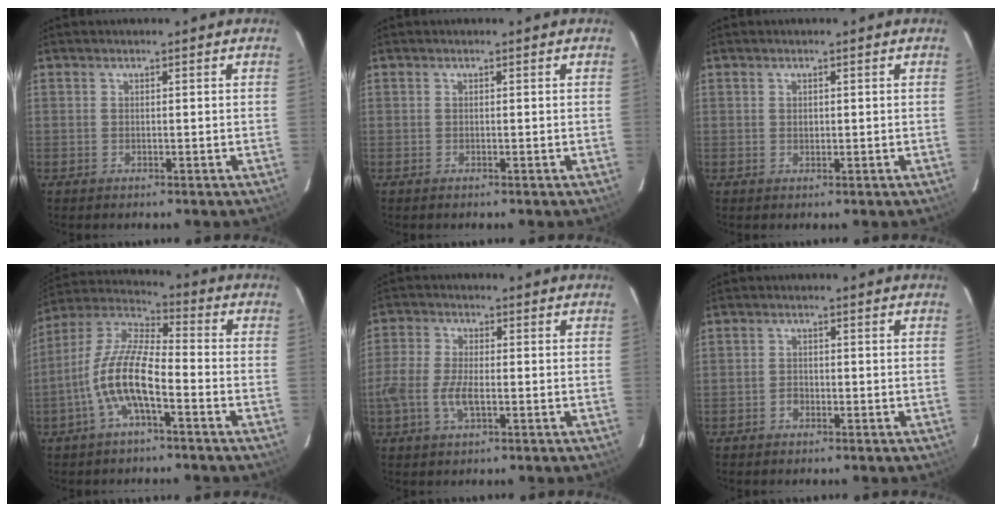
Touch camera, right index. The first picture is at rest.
{"total": 0.0}
{"total": 0.8, "force": [0.2, 0.7, 0.3], "torque": [-0.004, 0.003, 0.004]}
{"total": 11.6, "force": [-4.6, 3.2, 10.2], "torque": [-0.215, 0.007, -0.093]}
{"total": 7.0, "force": [-2.3, 3.1, 5.8], "torque": [-0.130, -0.002, -0.047]}
{"total": 1.6, "force": [-0.9, 1.2, 0.5], "torque": [-0.009, 0.003, -0.015]}